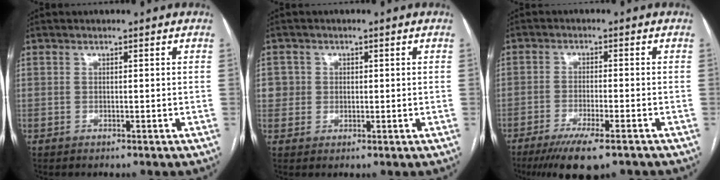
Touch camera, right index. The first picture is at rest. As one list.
[{"total": 2.9, "force": [0.5, 2.9, 0.1], "torque": [0.015, 0.008, 0.009]}, {"total": 9.5, "force": [-7.0, 0.9, 6.4], "torque": [-0.100, -0.020, -0.109]}]